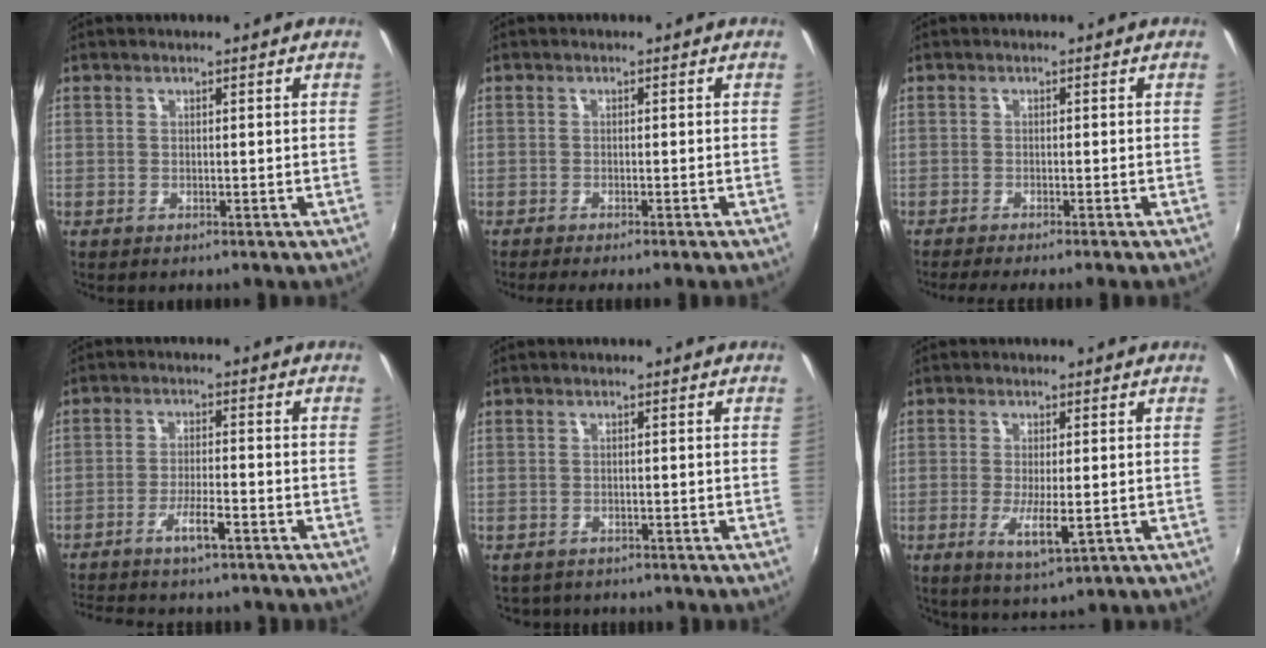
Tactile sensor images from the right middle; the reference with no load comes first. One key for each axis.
{"total": 2.4, "fx": -2.0, "fy": -0.5, "fz": 1.2, "tx": -0.027, "ty": -0.009, "tz": -0.030}
{"total": 4.0, "fx": -3.4, "fy": -0.9, "fz": 1.9, "tx": -0.042, "ty": -0.011, "tz": -0.055}
{"total": 6.5, "fx": -5.2, "fy": 0.8, "fz": 3.8, "tx": -0.088, "ty": 0.001, "tz": -0.091}
{"total": 2.1, "fx": -1.7, "fy": 1.2, "fz": 0.3, "tx": -0.011, "ty": -0.007, "tz": -0.025}
{"total": 5.6, "fx": -1.5, "fy": 1.5, "fz": 5.2, "tx": -0.103, "ty": -0.017, "tz": -0.024}